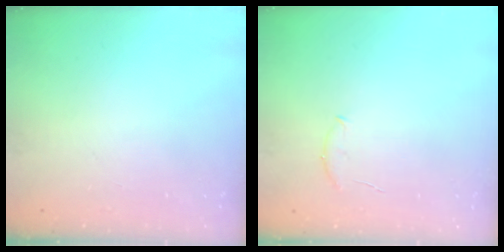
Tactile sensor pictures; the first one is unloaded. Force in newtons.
{"total": 6.1, "press": 6.0, "slide": 1.1}